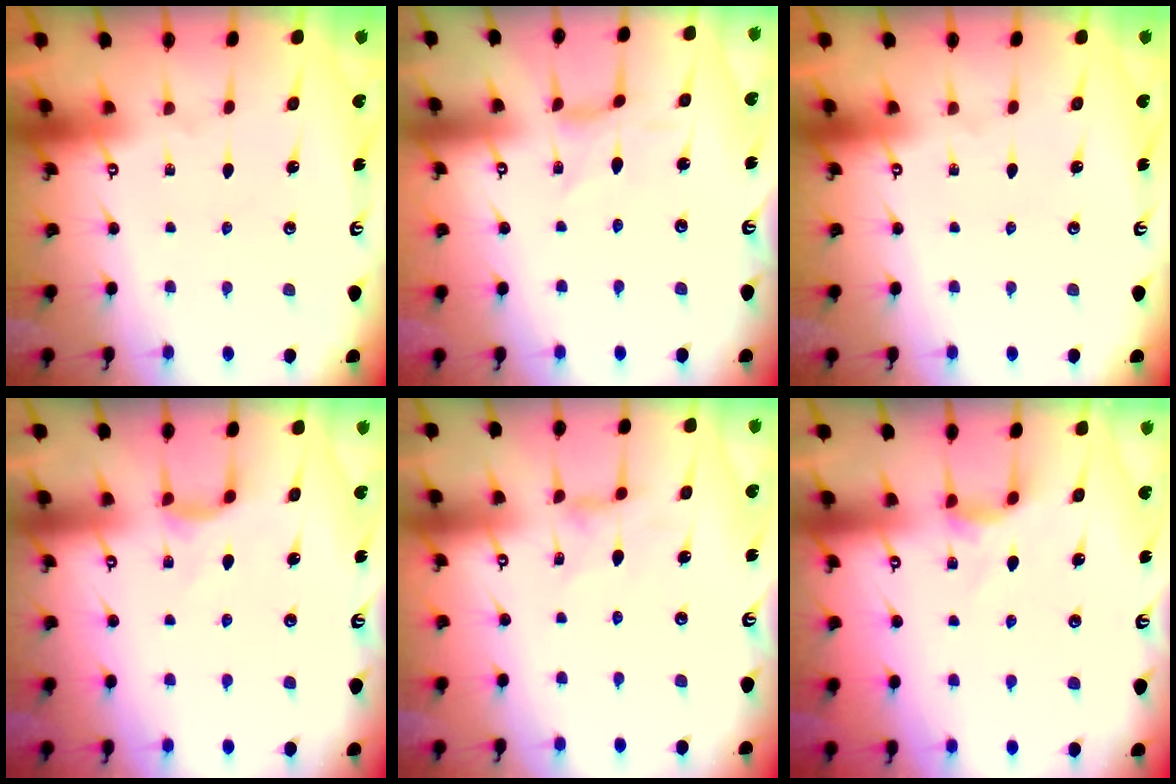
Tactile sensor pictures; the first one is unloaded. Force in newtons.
{"total": 0.7, "press": 0.6, "slide": 0.3}
{"total": 0.0}
{"total": 5.1, "press": 5.0, "slide": 0.8}
{"total": 2.5, "press": 2.5, "slide": 0.5}
{"total": 2.8, "press": 2.8, "slide": 0.5}